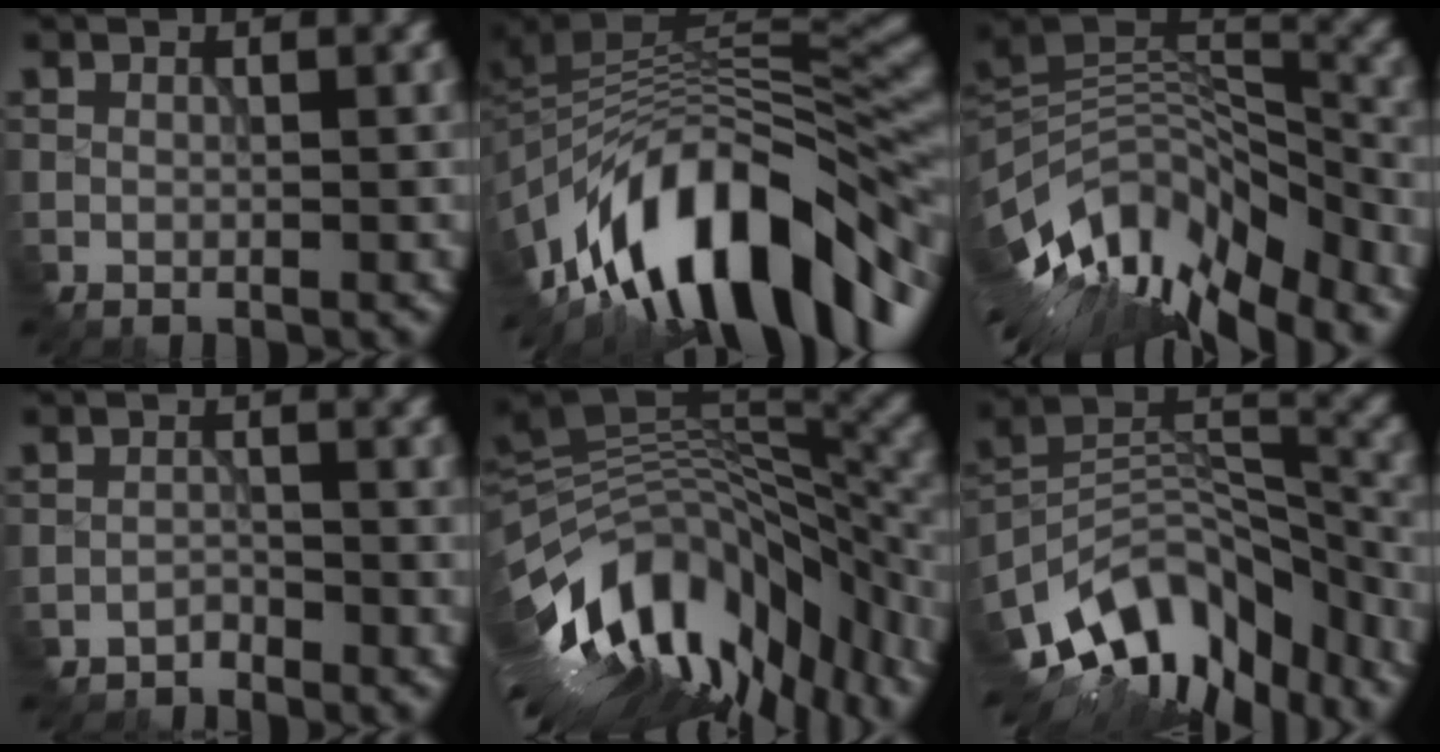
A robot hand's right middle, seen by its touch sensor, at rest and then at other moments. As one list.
[{"total": 14.1, "force": [-6.9, 7.1, 10.1], "torque": [-0.169, 0.014, -0.109]}, {"total": 13.8, "force": [-8.7, 5.4, 9.3], "torque": [-0.186, 0.012, -0.151]}, {"total": 1.6, "force": [-1.5, 0.1, -0.5], "torque": [0.007, 0.003, -0.030]}, {"total": 15.9, "force": [-7.2, 7.0, 12.3], "torque": [-0.221, 0.011, -0.122]}, {"total": 12.2, "force": [-8.8, 5.9, 5.9], "torque": [-0.112, 0.013, -0.158]}]